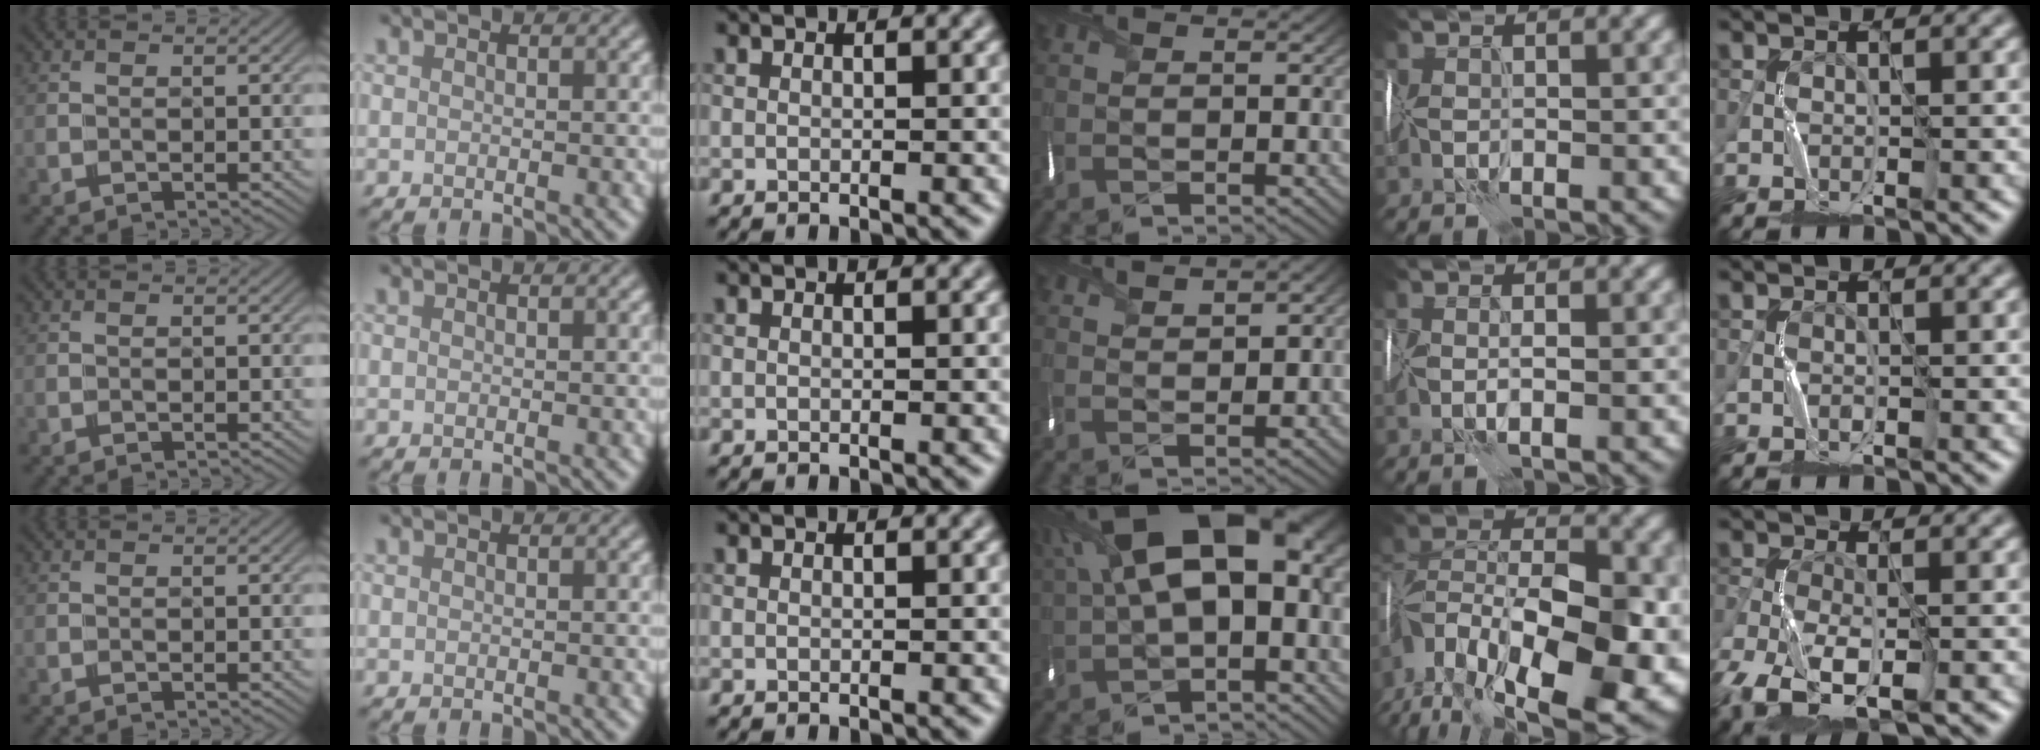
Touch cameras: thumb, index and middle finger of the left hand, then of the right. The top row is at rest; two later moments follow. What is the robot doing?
{"motion": "wrap", "object": "sponge"}